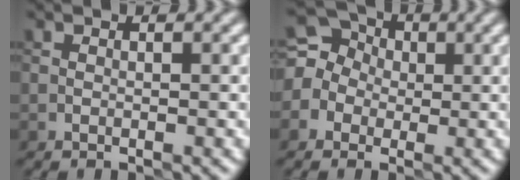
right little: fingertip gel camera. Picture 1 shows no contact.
{"total": 7.1, "force": [1.2, 6.5, 2.6], "torque": [-0.050, 0.048, -0.029]}